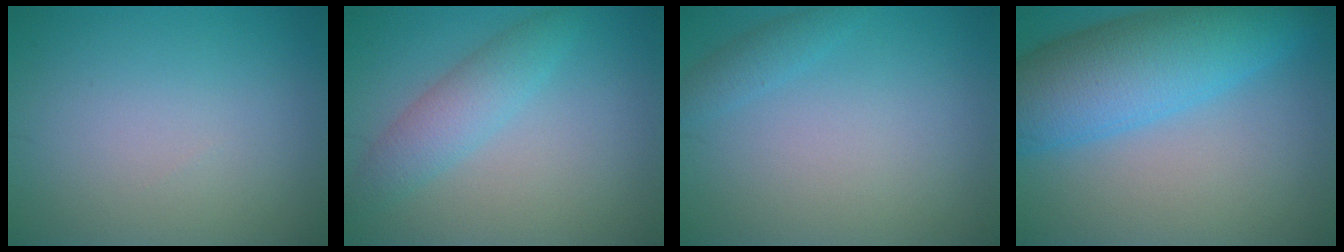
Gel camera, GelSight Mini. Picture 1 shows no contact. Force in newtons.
{"total": 2.4, "press": 2.4, "slide": 0.2}
{"total": 1.3, "press": 1.3, "slide": 0.1}
{"total": 10.0, "press": 10.0, "slide": 0.3}